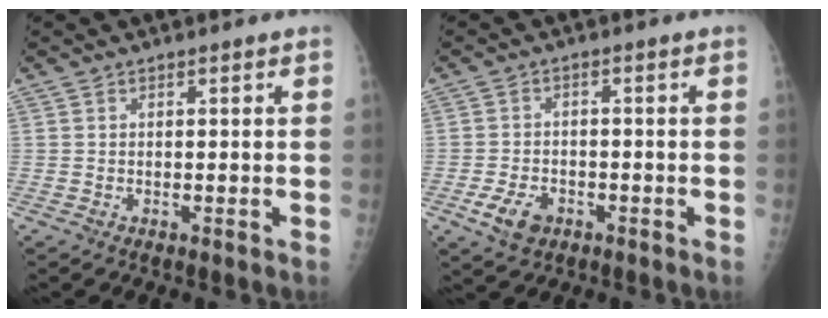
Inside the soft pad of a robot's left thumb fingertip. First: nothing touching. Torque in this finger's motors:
{"motor_torque": [-0.18, 0.44, 0.22, 0.02, 0.01]}